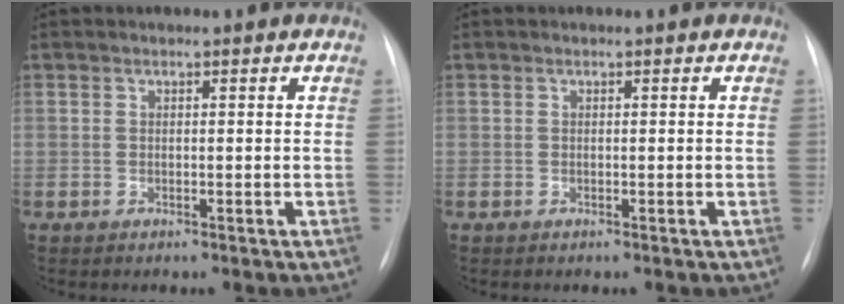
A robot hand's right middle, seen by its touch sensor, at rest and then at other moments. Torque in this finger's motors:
{"motor_torque": [-0.04, -0.03, 0.00, 0.00]}